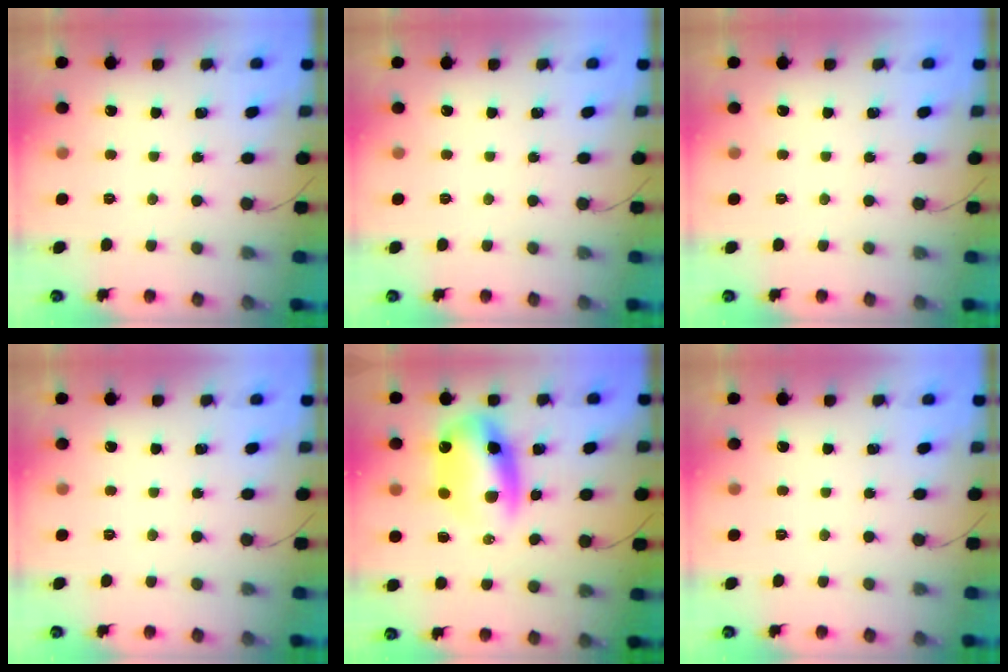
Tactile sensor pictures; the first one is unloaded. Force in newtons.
{"total": 0.0}
{"total": 0.0}
{"total": 0.0}
{"total": 12.5, "press": 12.1, "slide": 3.1}
{"total": 0.0}